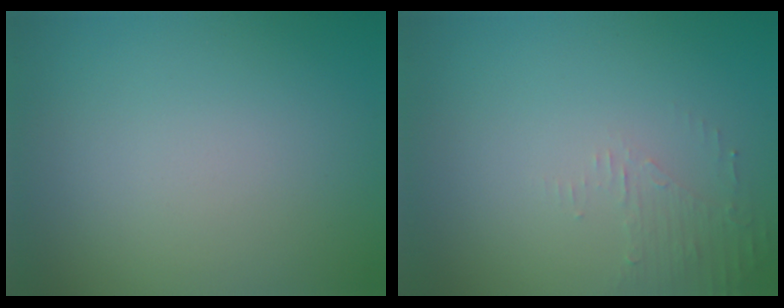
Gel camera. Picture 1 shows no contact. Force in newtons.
{"total": 1.6, "press": 1.5, "slide": 0.4}